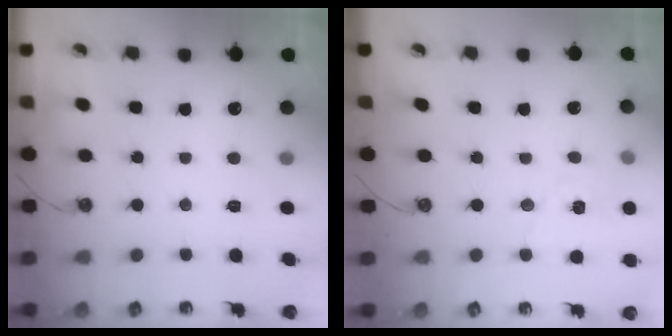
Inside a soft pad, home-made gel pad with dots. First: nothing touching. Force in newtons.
{"total": 2.9, "press": 2.8, "slide": 0.3}